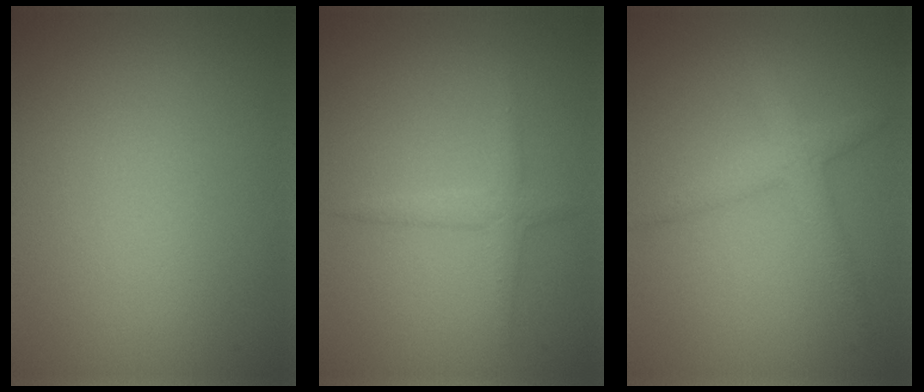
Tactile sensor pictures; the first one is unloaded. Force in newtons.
{"total": 1.7, "press": 1.7, "slide": 0.0}
{"total": 2.7, "press": 2.7, "slide": 0.0}